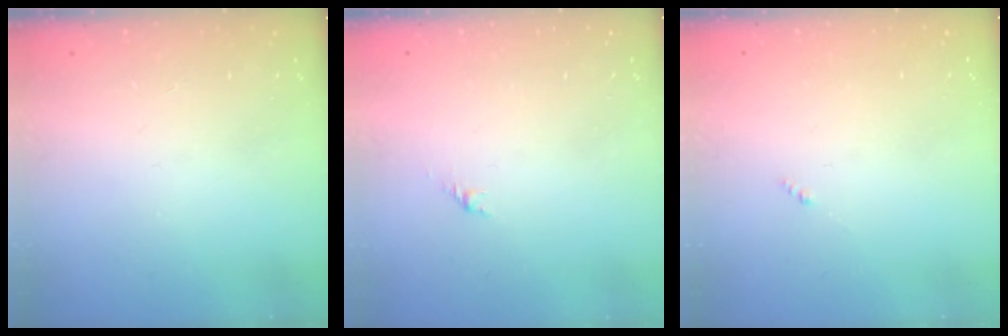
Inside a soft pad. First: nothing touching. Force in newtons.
{"total": 1.7, "press": 1.6, "slide": 0.7}
{"total": 0.0}